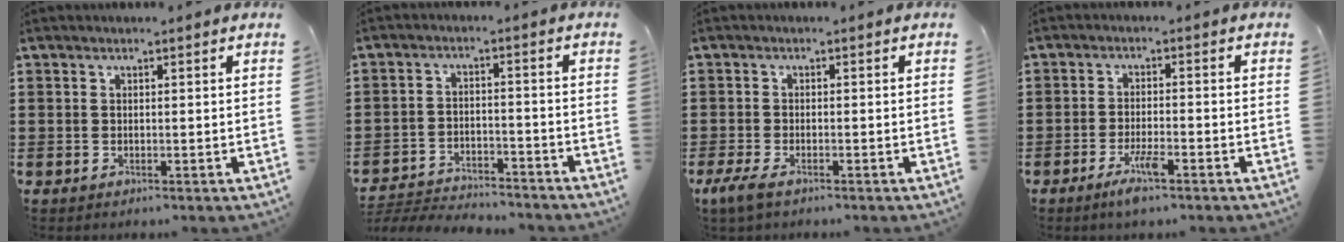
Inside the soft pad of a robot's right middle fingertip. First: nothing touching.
{"total": 4.3, "force": [-4.3, 0.5, 0.5], "torque": [-0.020, 0.000, -0.092]}
{"total": 2.5, "force": [-1.5, 0.6, 1.9], "torque": [-0.056, -0.008, -0.033]}
{"total": 4.5, "force": [-2.6, 0.6, 3.6], "torque": [-0.071, -0.007, -0.047]}